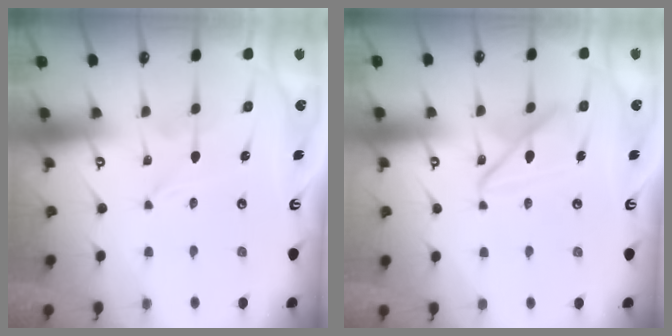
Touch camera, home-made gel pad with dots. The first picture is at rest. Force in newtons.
{"total": 11.2, "press": 11.1, "slide": 1.0}